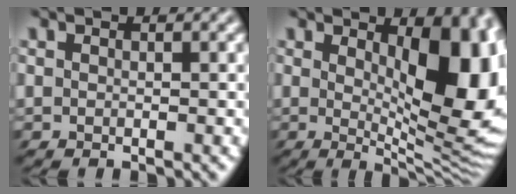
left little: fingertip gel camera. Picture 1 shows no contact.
{"total": 10.4, "force": [1.8, 4.7, 9.1], "torque": [-0.118, -0.021, 0.034]}